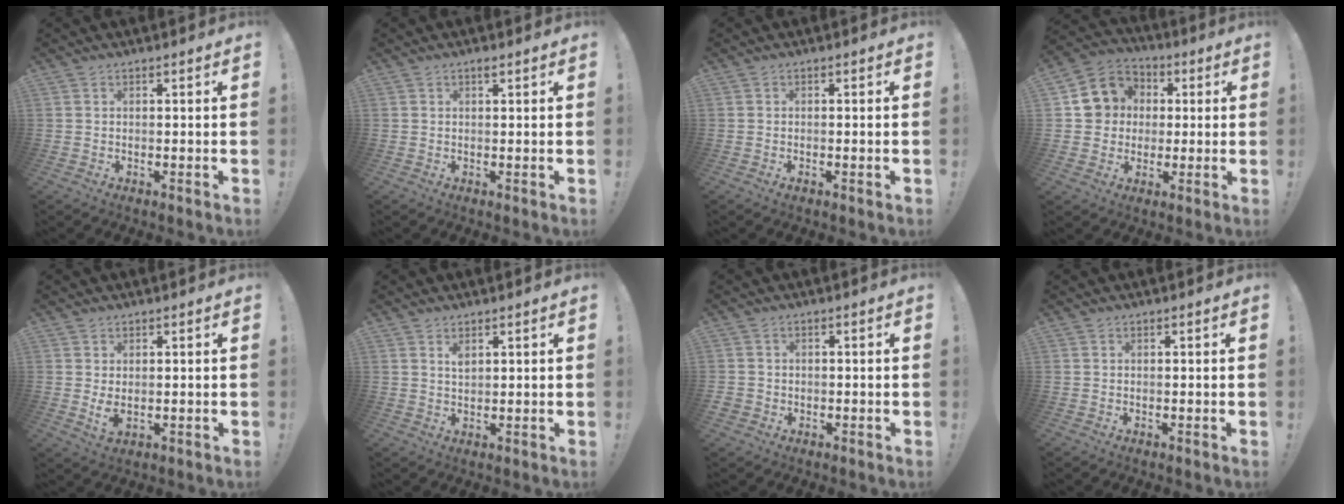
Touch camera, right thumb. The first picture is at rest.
{"total": 1.2, "force": [0.8, -0.1, 0.9], "torque": [-0.014, -0.002, 0.013]}
{"total": 1.2, "force": [-0.4, -0.3, 1.1], "torque": [-0.021, -0.001, -0.007]}
{"total": 11.3, "force": [1.5, 10.7, 3.5], "torque": [-0.046, 0.008, 0.040]}
{"total": 3.5, "force": [0.8, 1.9, 2.9], "torque": [-0.038, -0.011, 0.012]}
{"total": 2.2, "force": [1.4, 1.0, 1.4], "torque": [-0.015, -0.009, 0.023]}
{"total": 2.0, "force": [-0.4, 1.8, 0.6], "torque": [-0.013, 0.004, -0.005]}
{"total": 0.0}